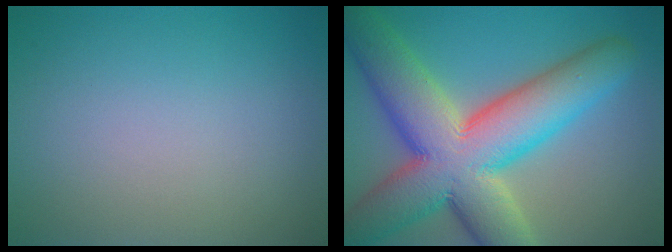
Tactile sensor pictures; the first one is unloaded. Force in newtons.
{"total": 14.2, "press": 14.2, "slide": 1.1}